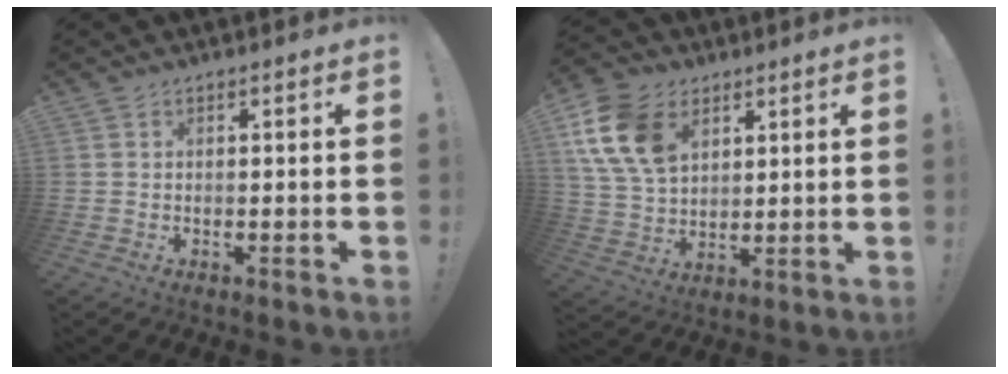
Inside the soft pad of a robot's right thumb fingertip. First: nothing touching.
{"total": 16.9, "force": [7.1, 11.9, 9.6], "torque": [-0.186, -0.019, 0.141]}